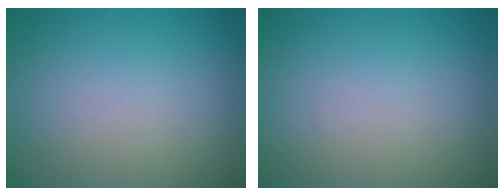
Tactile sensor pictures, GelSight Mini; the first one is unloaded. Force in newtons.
{"total": 0.0}